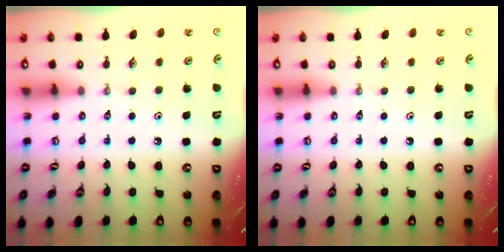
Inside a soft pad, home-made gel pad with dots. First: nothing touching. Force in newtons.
{"total": 0.0}